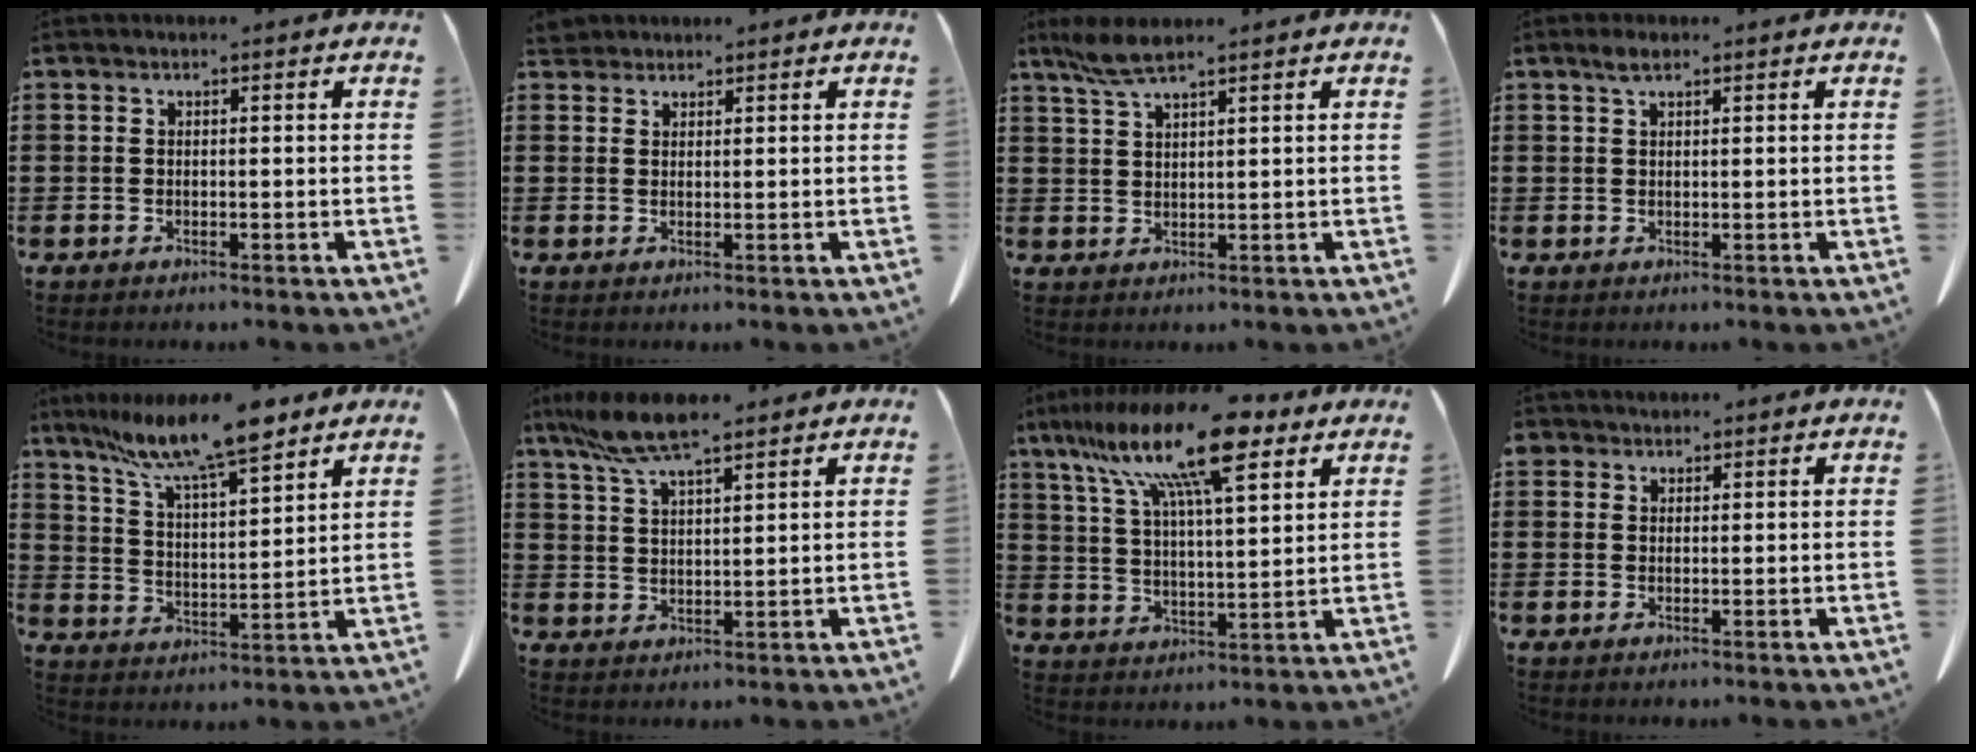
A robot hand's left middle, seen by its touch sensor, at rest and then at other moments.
{"total": 2.2, "force": [2.0, 0.8, 0.4], "torque": [-0.015, 0.004, 0.040]}
{"total": 4.5, "force": [3.2, 0.5, 3.0], "torque": [-0.067, -0.001, 0.060]}
{"total": 1.8, "force": [1.1, 0.7, 1.2], "torque": [-0.027, 0.002, 0.021]}
{"total": 11.0, "force": [8.9, 1.0, 6.2], "torque": [-0.138, -0.040, 0.151]}
{"total": 7.8, "force": [5.9, 1.4, 4.9], "torque": [-0.110, -0.009, 0.110]}
{"total": 16.3, "force": [11.0, 4.0, 11.3], "torque": [-0.221, -0.041, 0.186]}
{"total": 1.6, "force": [1.3, 0.9, 0.1], "torque": [-0.008, 0.003, 0.027]}